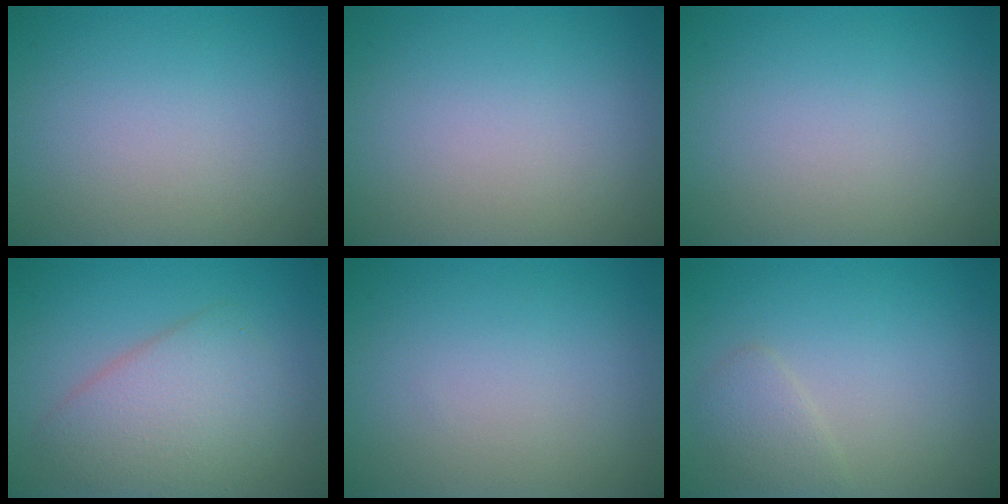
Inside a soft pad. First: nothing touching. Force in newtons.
{"total": 0.0}
{"total": 0.0}
{"total": 4.6, "press": 4.6, "slide": 0.1}
{"total": 0.0}
{"total": 1.7, "press": 1.7, "slide": 0.0}